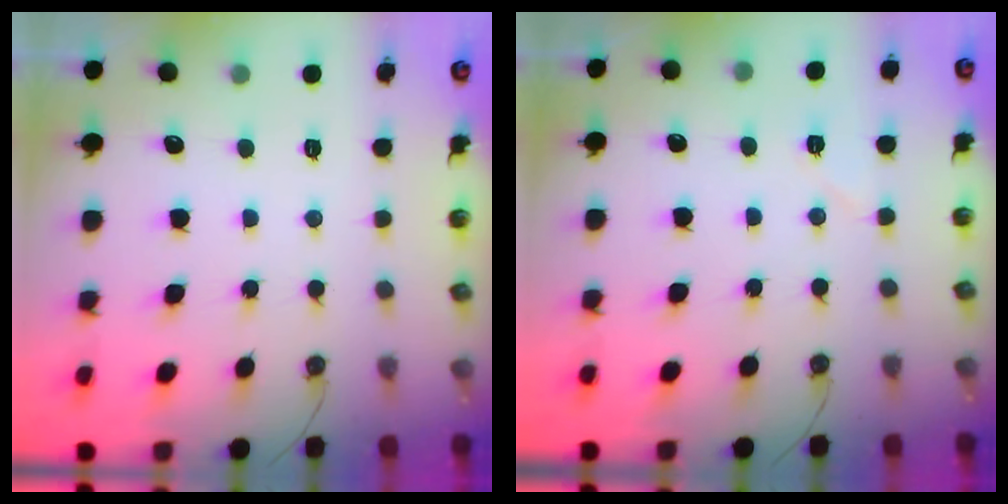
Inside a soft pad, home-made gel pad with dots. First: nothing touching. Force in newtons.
{"total": 4.8, "press": 4.5, "slide": 1.8}